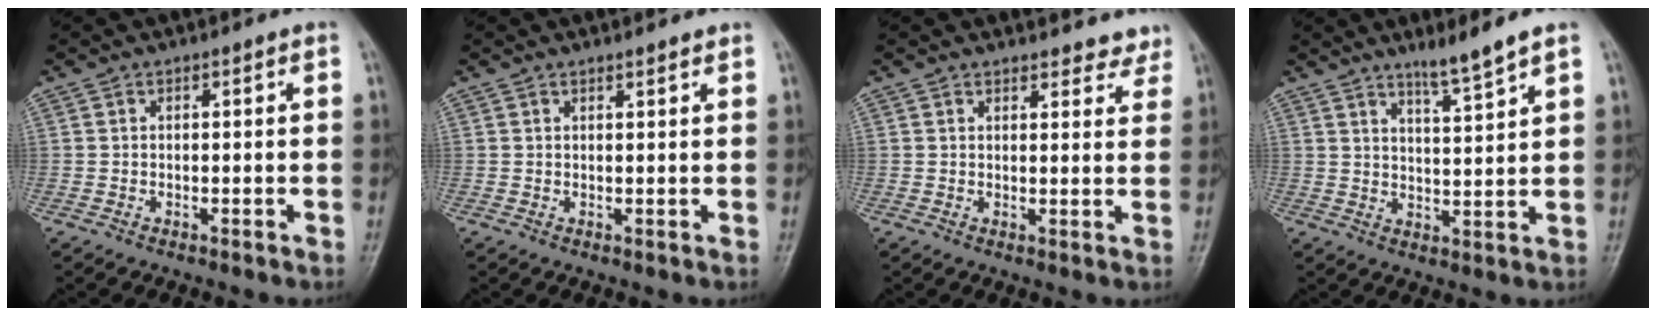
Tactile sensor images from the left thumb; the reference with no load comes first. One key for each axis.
{"total": 1.3, "fx": 1.2, "fy": 0.2, "fz": 0.5, "tx": -0.002, "ty": -0.005, "tz": 0.018}
{"total": 5.5, "fx": 5.1, "fy": 2.0, "fz": 0.6, "tx": 0.029, "ty": -0.028, "tz": 0.045}
{"total": 5.6, "fx": 4.4, "fy": -0.4, "fz": 3.5, "tx": -0.056, "ty": -0.040, "tz": 0.080}